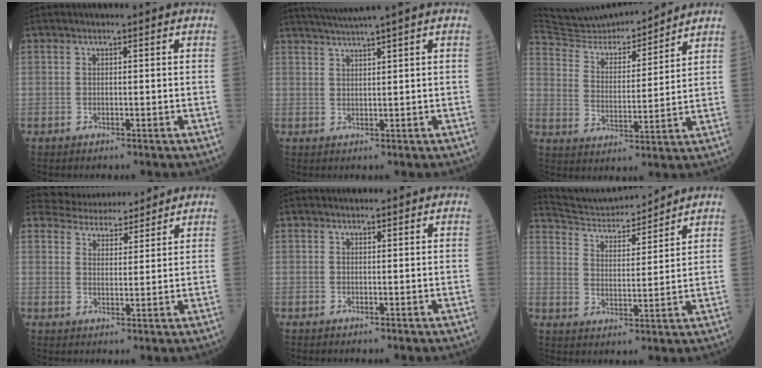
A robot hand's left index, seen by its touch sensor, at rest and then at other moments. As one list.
[{"total": 4.2, "force": [3.4, -1.6, 1.8], "torque": [-0.038, 0.007, 0.071]}, {"total": 18.2, "force": [17.5, 2.7, 4.1], "torque": [-0.081, 0.006, 0.289]}, {"total": 8.4, "force": [8.2, 1.8, 0.6], "torque": [-0.010, 0.016, 0.118]}, {"total": 1.8, "force": [1.8, 0.2, 0.2], "torque": [-0.007, 0.013, 0.025]}, {"total": 11.5, "force": [11.4, 0.1, 1.7], "torque": [-0.042, 0.009, 0.194]}]